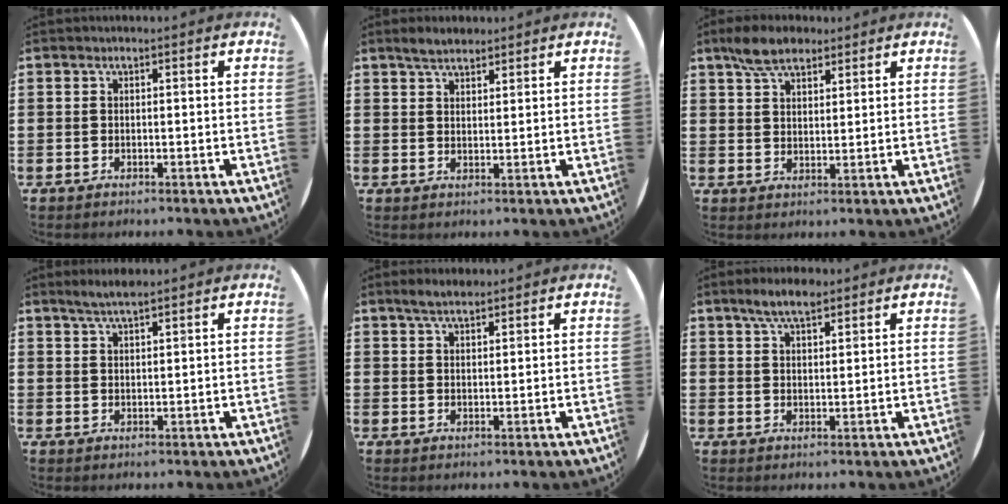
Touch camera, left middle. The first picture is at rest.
{"total": 3.1, "force": [2.7, 1.0, 1.0], "torque": [-0.015, 0.001, 0.050]}
{"total": 5.7, "force": [4.6, 2.7, 2.2], "torque": [-0.047, 0.001, 0.085]}
{"total": 2.7, "force": [2.4, 0.2, 1.2], "torque": [-0.026, 0.002, 0.044]}
{"total": 2.8, "force": [2.4, 0.7, 1.2], "torque": [-0.026, 0.008, 0.043]}
{"total": 4.6, "force": [3.7, 1.6, 2.3], "torque": [-0.043, -0.003, 0.065]}